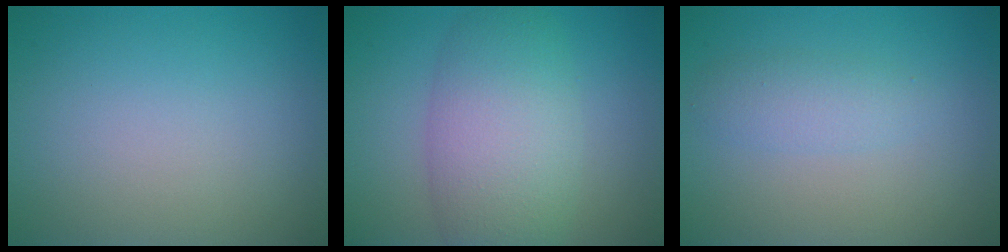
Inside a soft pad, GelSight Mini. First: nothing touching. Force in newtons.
{"total": 7.1, "press": 7.1, "slide": 0.1}
{"total": 2.0, "press": 2.0, "slide": 0.0}